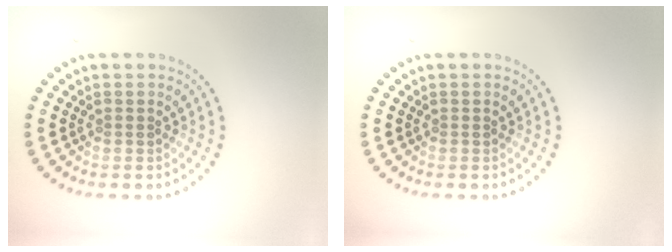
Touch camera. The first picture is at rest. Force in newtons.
{"total": 0.0}